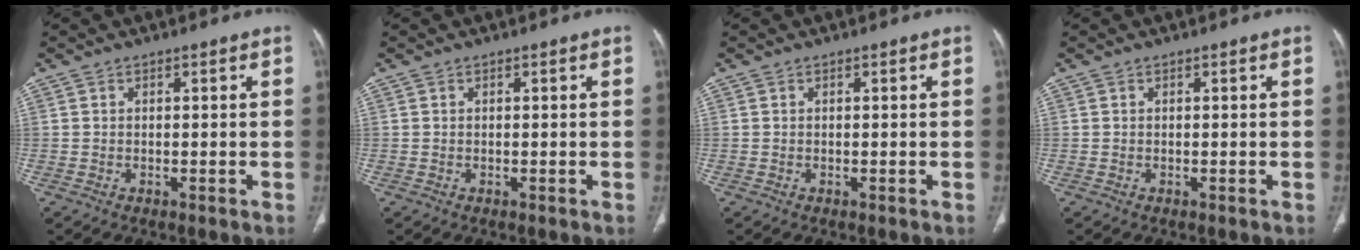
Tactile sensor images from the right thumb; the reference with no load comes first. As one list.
[{"total": 0.0}, {"total": 0.0}, {"total": 0.0}]